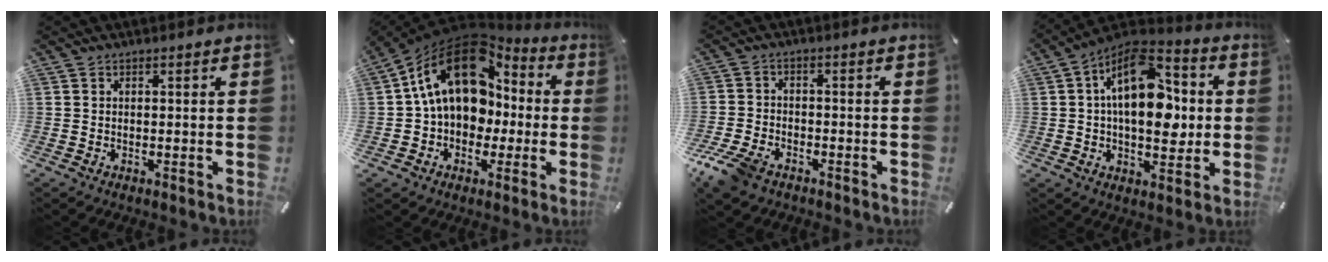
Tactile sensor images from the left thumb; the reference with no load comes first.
{"total": 19.4, "force": [3.9, 14.3, 12.5], "torque": [-0.236, -0.014, 0.067]}
{"total": 6.7, "force": [-4.5, 3.7, 3.1], "torque": [-0.083, 0.014, -0.091]}
{"total": 18.1, "force": [2.4, 10.7, 14.4], "torque": [-0.237, -0.011, 0.040]}